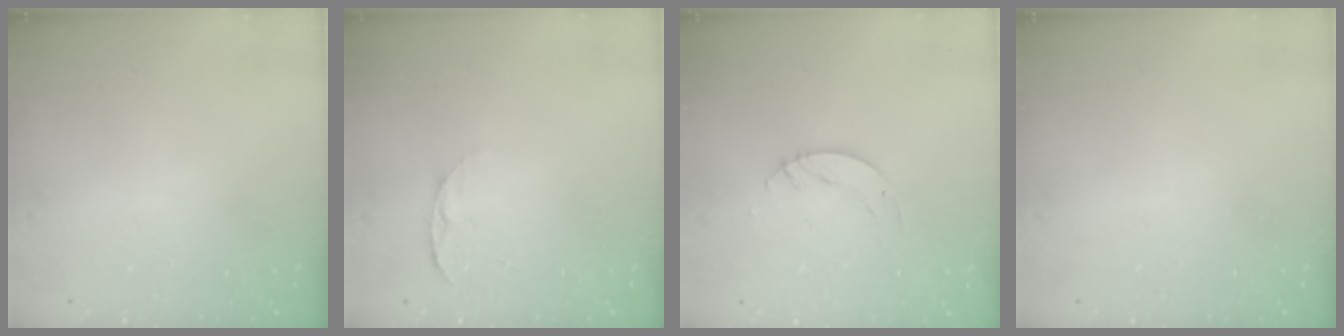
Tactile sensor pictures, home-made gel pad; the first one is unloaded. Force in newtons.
{"total": 5.2, "press": 5.2, "slide": 0.6}
{"total": 4.0, "press": 4.0, "slide": 0.3}
{"total": 0.0}